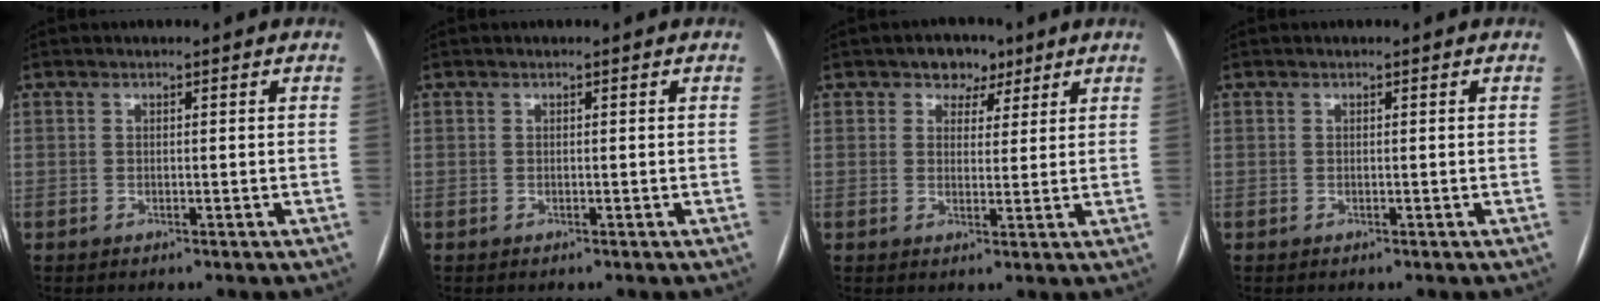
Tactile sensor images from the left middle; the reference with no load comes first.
{"total": 0.0}
{"total": 4.2, "force": [2.6, 3.0, 1.3], "torque": [-0.008, 0.007, 0.037]}
{"total": 0.0}